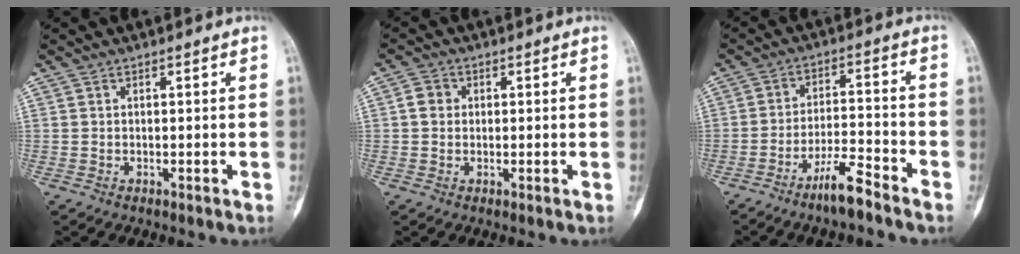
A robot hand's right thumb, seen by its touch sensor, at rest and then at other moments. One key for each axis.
{"total": 2.7, "fx": 0.2, "fy": 2.4, "fz": 1.2, "tx": -0.014, "ty": 0.007, "tz": 0.000}
{"total": 7.2, "fx": -5.4, "fy": 1.0, "fz": 4.6, "tx": -0.090, "ty": 0.041, "tz": -0.100}